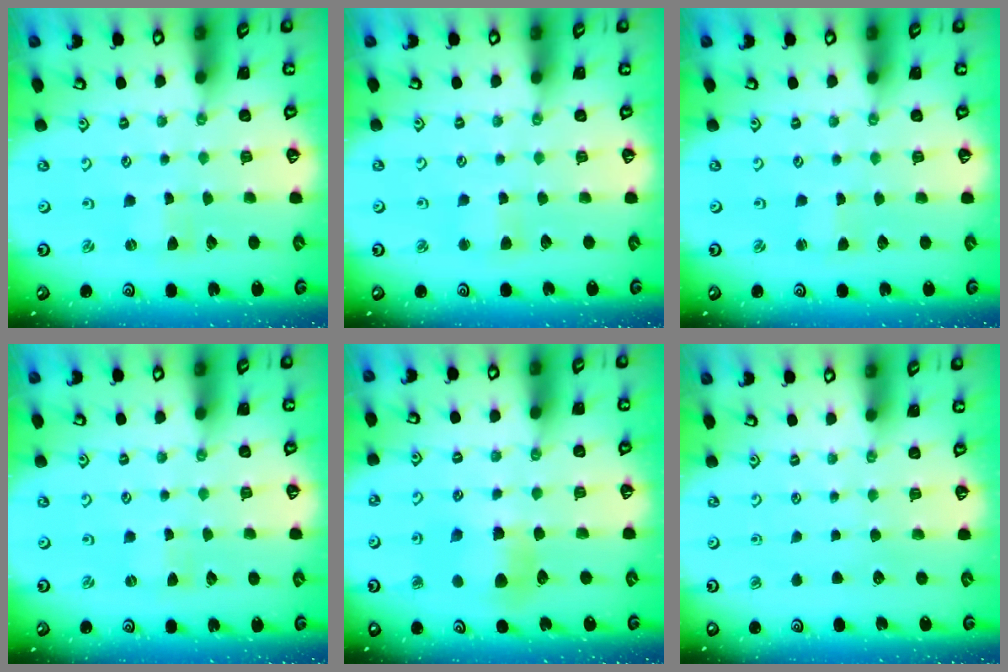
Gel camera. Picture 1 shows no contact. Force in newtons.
{"total": 2.8, "press": 2.8, "slide": 0.2}
{"total": 1.1, "press": 1.1, "slide": 0.1}
{"total": 0.0}
{"total": 6.9, "press": 6.9, "slide": 0.4}
{"total": 0.0}